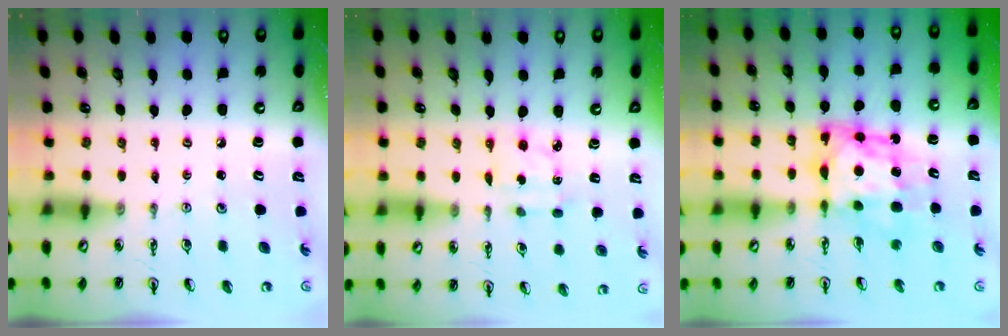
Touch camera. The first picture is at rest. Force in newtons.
{"total": 2.5, "press": 2.5, "slide": 0.2}
{"total": 10.1, "press": 10.1, "slide": 0.9}